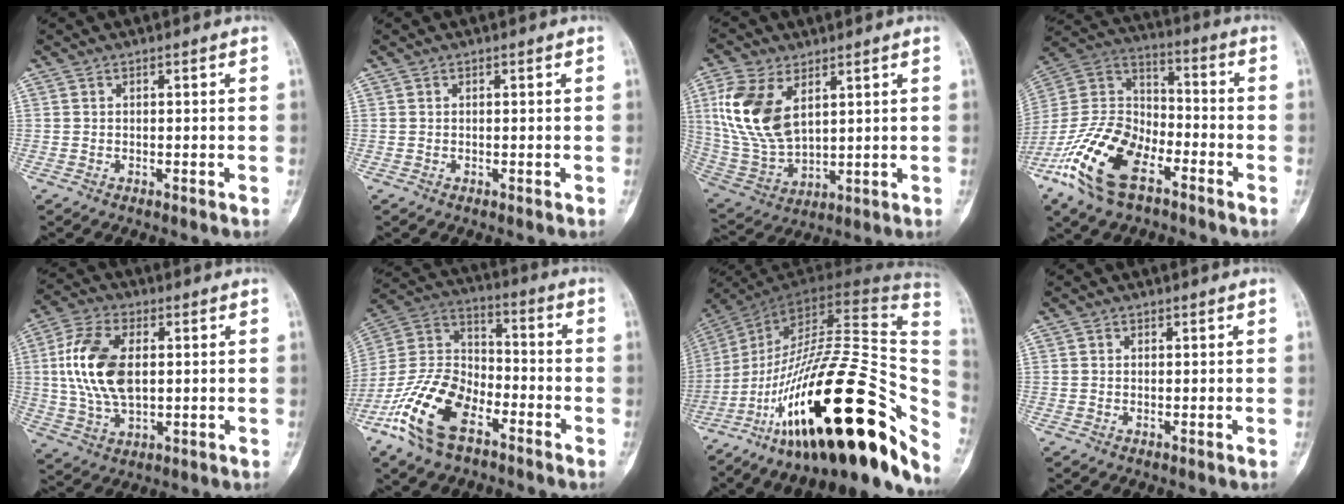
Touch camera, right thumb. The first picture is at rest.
{"total": 0.0}
{"total": 14.9, "force": [5.2, 8.6, 11.1], "torque": [-0.225, -0.016, 0.115]}
{"total": 19.4, "force": [-10.5, 10.1, 12.9], "torque": [-0.252, 0.056, -0.204]}
{"total": 14.3, "force": [1.8, 8.1, 11.7], "torque": [-0.236, 0.004, 0.034]}
{"total": 17.5, "force": [-9.4, 9.2, 11.5], "torque": [-0.229, 0.055, -0.187]}
{"total": 40.2, "force": [-16.7, 13.6, 33.9], "torque": [-0.442, 0.075, -0.263]}
{"total": 0.8, "force": [0.3, 0.7, 0.1], "torque": [0.004, -0.001, 0.004]}